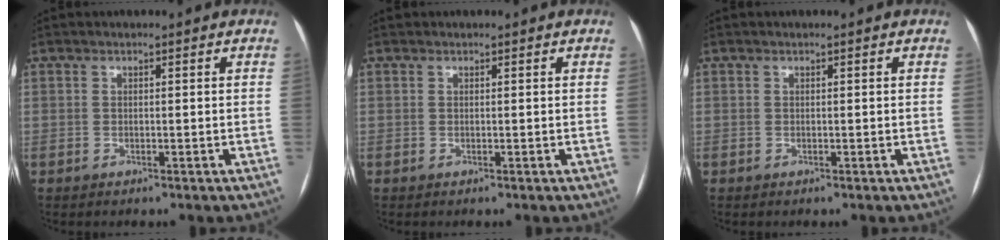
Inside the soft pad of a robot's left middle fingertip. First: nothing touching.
{"total": 0.0}
{"total": 0.0}